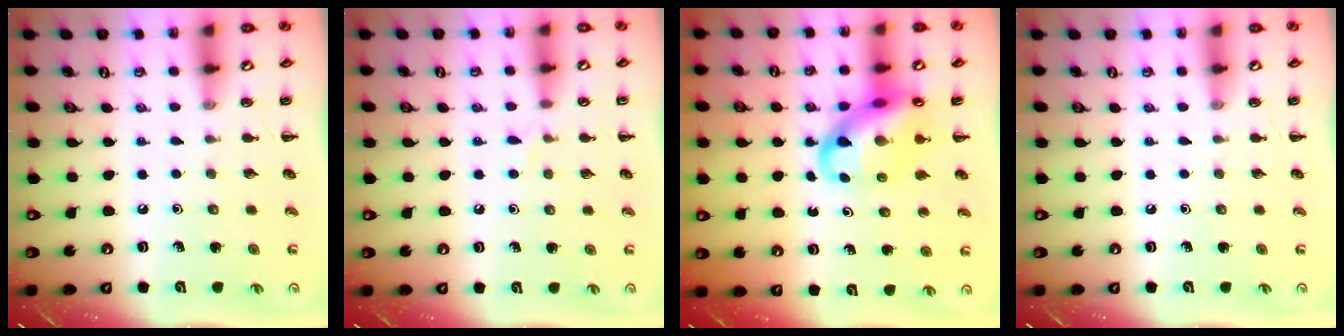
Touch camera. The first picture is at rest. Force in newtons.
{"total": 3.3, "press": 3.2, "slide": 1.0}
{"total": 13.4, "press": 12.9, "slide": 3.6}
{"total": 0.0}